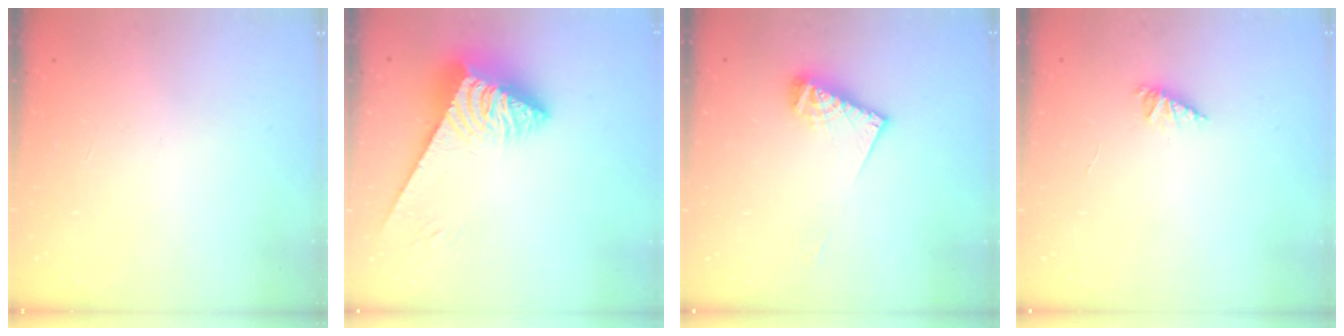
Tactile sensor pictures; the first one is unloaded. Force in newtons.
{"total": 5.3, "press": 5.2, "slide": 0.5}
{"total": 9.6, "press": 9.5, "slide": 1.3}
{"total": 1.7, "press": 1.6, "slide": 0.4}